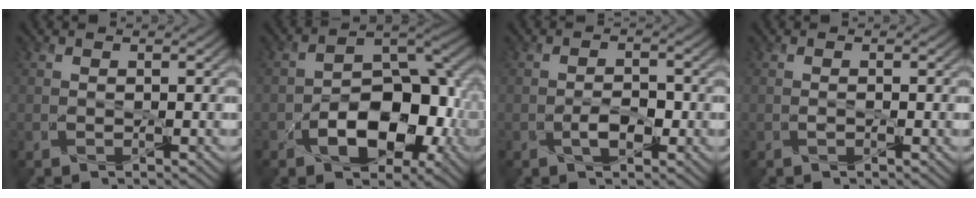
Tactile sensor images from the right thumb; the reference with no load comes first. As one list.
[{"total": 10.0, "force": [-3.8, 5.4, 7.5], "torque": [-0.106, -0.013, -0.056]}, {"total": 2.2, "force": [-1.2, 0.3, 1.8], "torque": [-0.027, -0.001, -0.014]}, {"total": 0.7, "force": [-0.4, -0.2, 0.6], "torque": [-0.017, -0.004, -0.008]}]